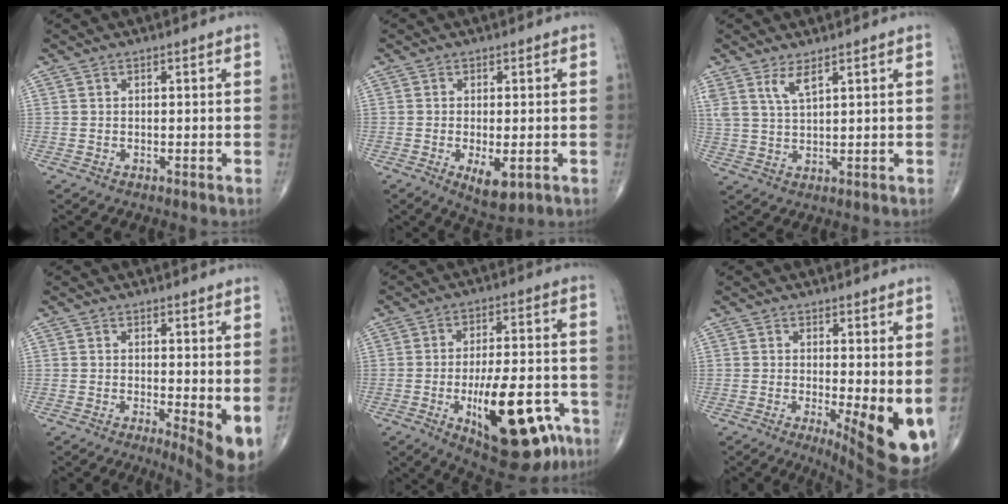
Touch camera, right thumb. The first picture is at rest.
{"total": 5.9, "force": [-1.8, 2.4, 5.0], "torque": [-0.079, -0.013, -0.021]}
{"total": 4.2, "force": [2.7, 1.0, 3.1], "torque": [-0.068, -0.016, 0.060]}
{"total": 6.3, "force": [-0.1, 1.9, 6.1], "torque": [-0.081, -0.015, 0.002]}
{"total": 20.8, "force": [-8.2, 8.4, 17.2], "torque": [-0.221, 0.027, -0.105]}
{"total": 13.0, "force": [-1.1, 4.4, 12.2], "torque": [-0.161, -0.028, -0.004]}